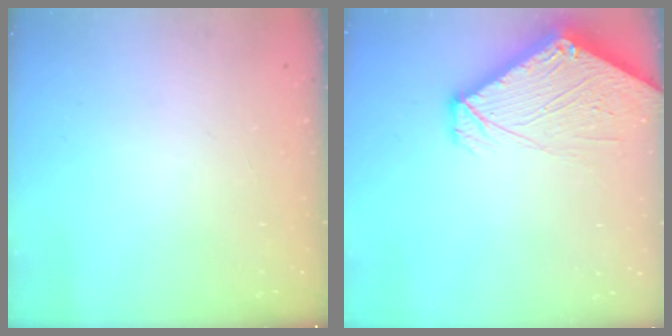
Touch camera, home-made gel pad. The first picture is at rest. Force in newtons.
{"total": 7.8, "press": 7.7, "slide": 1.1}